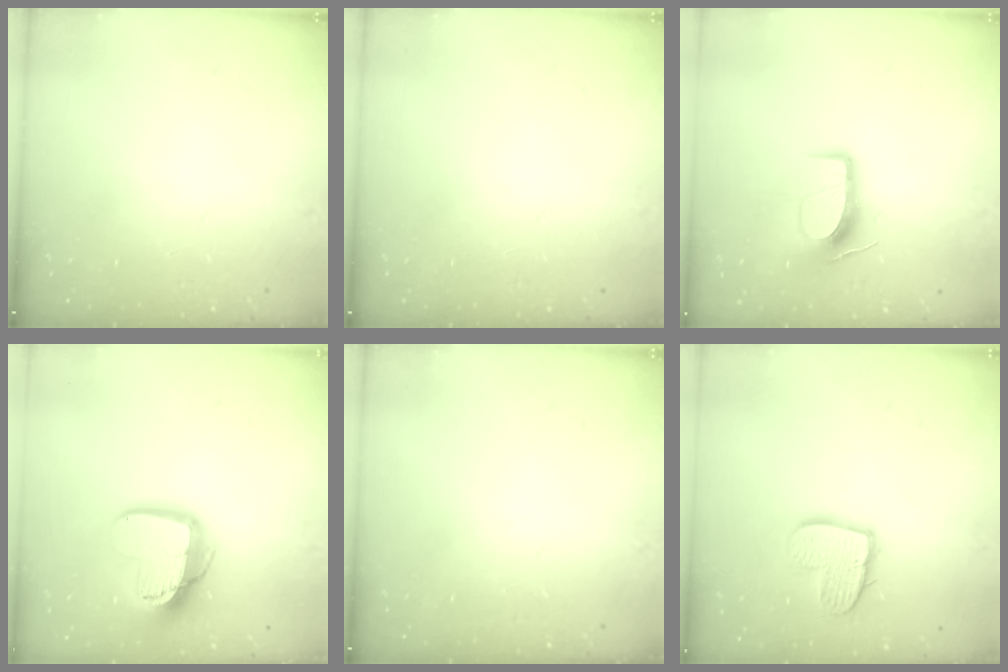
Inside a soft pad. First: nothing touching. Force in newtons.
{"total": 0.0}
{"total": 10.3, "press": 10.3, "slide": 0.6}
{"total": 14.6, "press": 14.6, "slide": 1.1}
{"total": 0.0}
{"total": 12.6, "press": 12.5, "slide": 1.0}